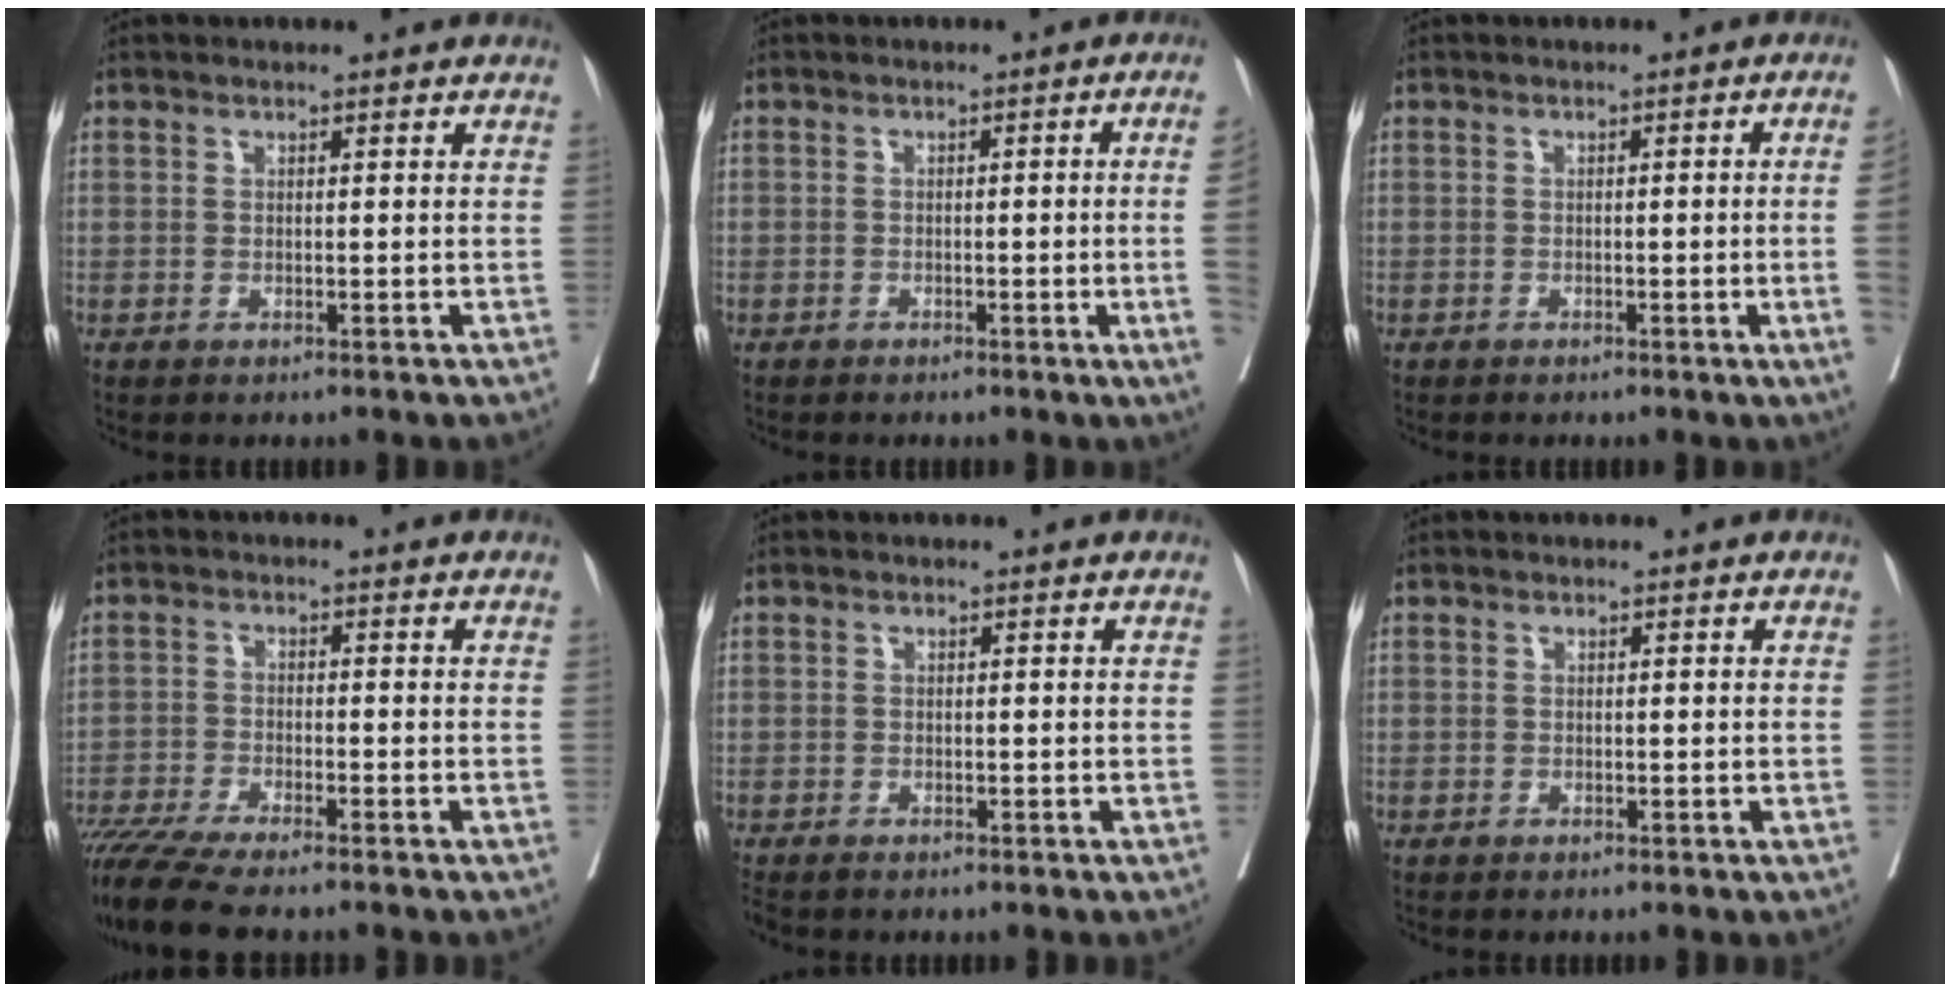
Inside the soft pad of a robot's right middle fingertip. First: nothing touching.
{"total": 5.0, "force": [-1.1, -1.0, 4.8], "torque": [-0.053, -0.003, -0.018]}
{"total": 3.7, "force": [-0.8, -0.9, 3.5], "torque": [-0.042, 0.000, -0.012]}
{"total": 10.1, "force": [-8.6, 0.5, 5.3], "torque": [-0.084, -0.023, -0.144]}
{"total": 1.1, "force": [-1.0, 0.3, 0.4], "torque": [-0.010, -0.004, -0.017]}
{"total": 0.0}